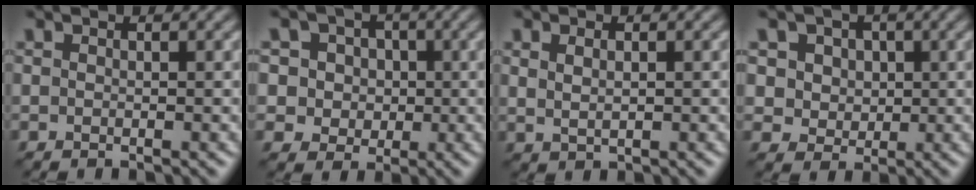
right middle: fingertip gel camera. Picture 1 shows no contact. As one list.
[{"total": 6.8, "force": [2.2, 6.0, 2.4], "torque": [-0.040, 0.025, 0.018]}, {"total": 1.5, "force": [0.5, 0.7, 1.2], "torque": [-0.026, -0.004, 0.015]}, {"total": 5.4, "force": [2.1, 4.4, 2.2], "torque": [-0.036, 0.009, 0.027]}]